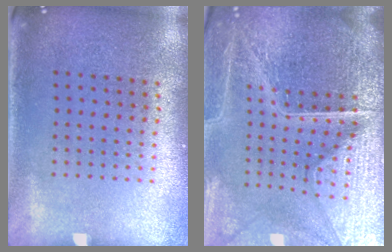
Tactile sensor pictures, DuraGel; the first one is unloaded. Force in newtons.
{"total": 7.0, "press": 6.1, "slide": 3.4}